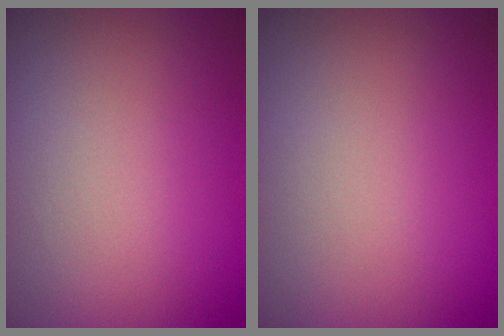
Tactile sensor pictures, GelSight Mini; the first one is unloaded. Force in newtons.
{"total": 0.0}